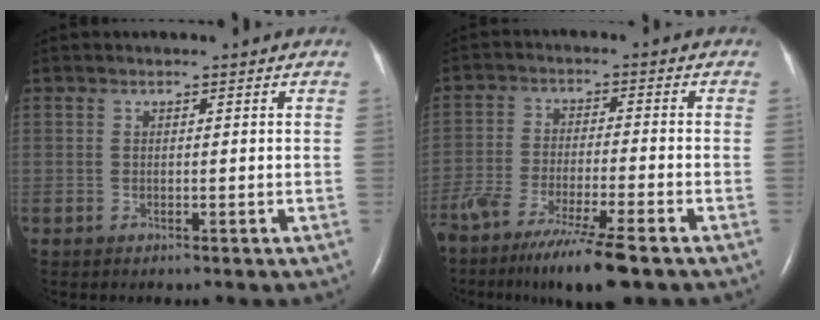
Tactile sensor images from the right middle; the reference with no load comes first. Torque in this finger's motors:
{"motor_torque": [1.10, -1.04, 0.22, 0.10]}